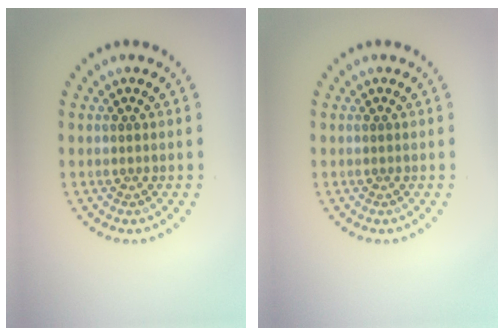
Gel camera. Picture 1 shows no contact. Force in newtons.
{"total": 0.0}